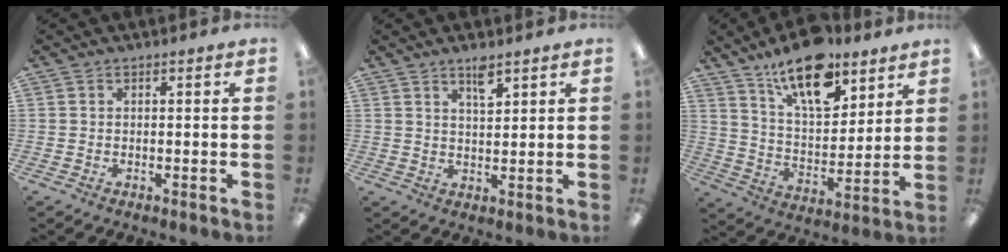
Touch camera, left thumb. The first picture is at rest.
{"total": 4.6, "force": [3.3, 1.3, 2.9], "torque": [-0.050, -0.011, 0.056]}
{"total": 17.1, "force": [12.3, 7.3, 9.5], "torque": [-0.159, -0.063, 0.213]}